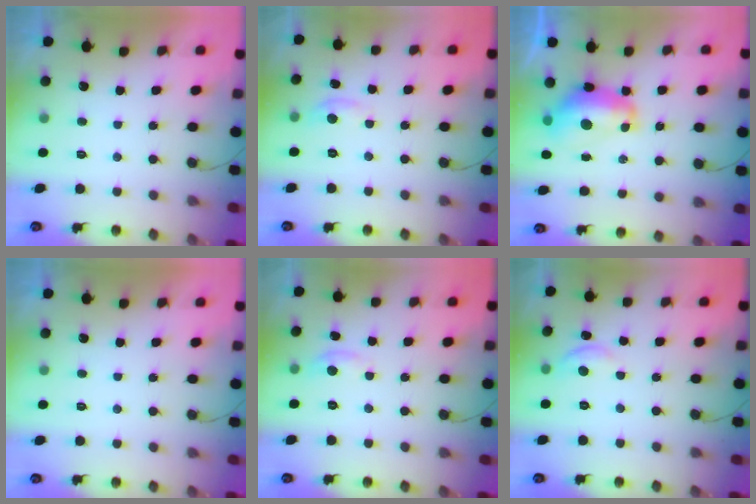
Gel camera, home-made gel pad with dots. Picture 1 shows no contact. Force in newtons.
{"total": 4.4, "press": 4.3, "slide": 0.5}
{"total": 12.2, "press": 12.1, "slide": 1.3}
{"total": 0.0}
{"total": 4.4, "press": 4.3, "slide": 0.5}
{"total": 6.2, "press": 6.2, "slide": 0.6}